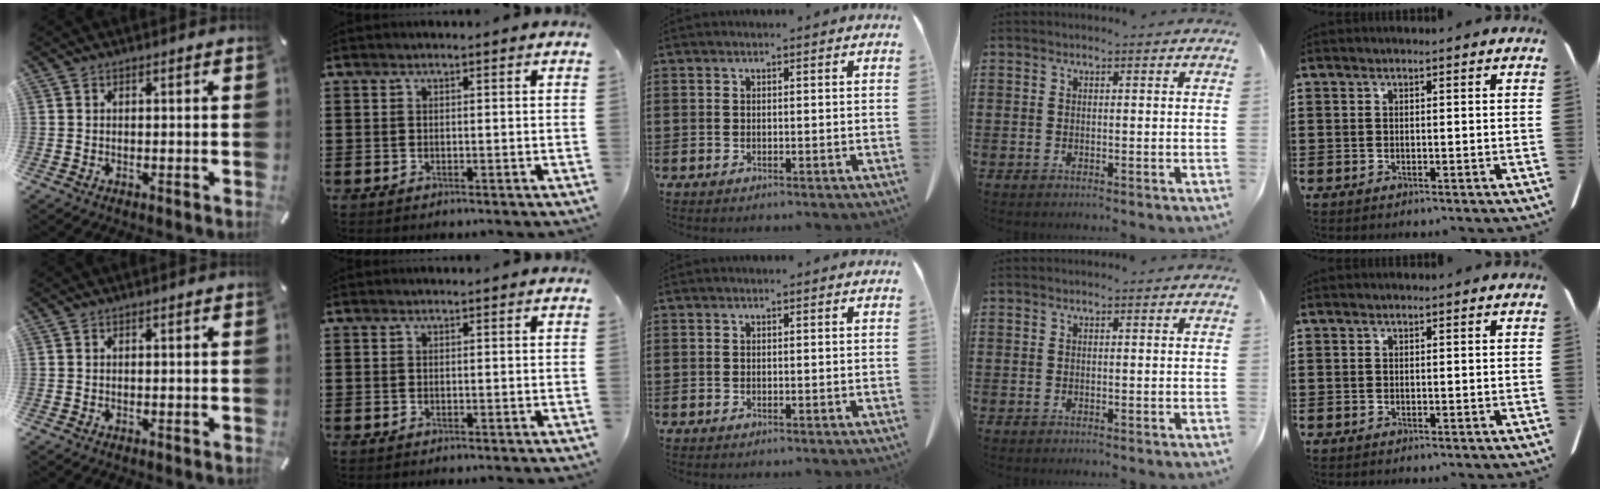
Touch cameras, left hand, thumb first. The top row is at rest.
{}